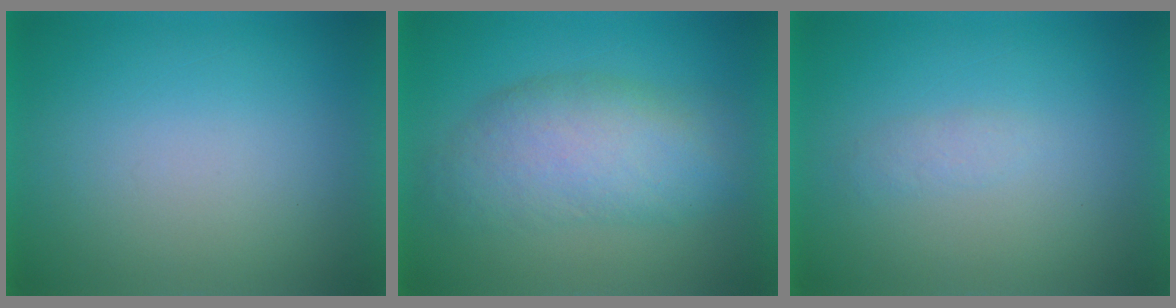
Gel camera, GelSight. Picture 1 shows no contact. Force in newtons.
{"total": 7.1}
{"total": 1.4}